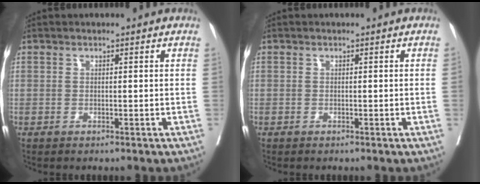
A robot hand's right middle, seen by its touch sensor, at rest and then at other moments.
{"total": 0.0}